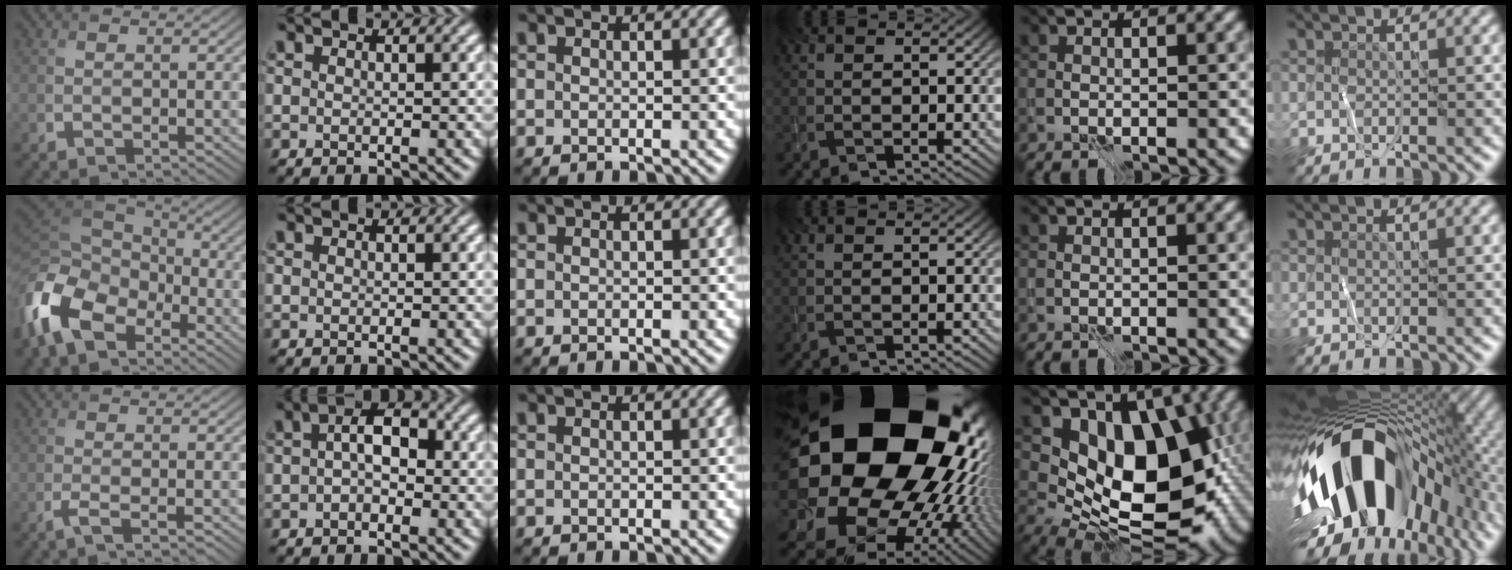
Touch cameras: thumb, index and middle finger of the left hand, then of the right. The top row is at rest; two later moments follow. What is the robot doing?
{"motion": "wipe", "object": "whiteboard"}